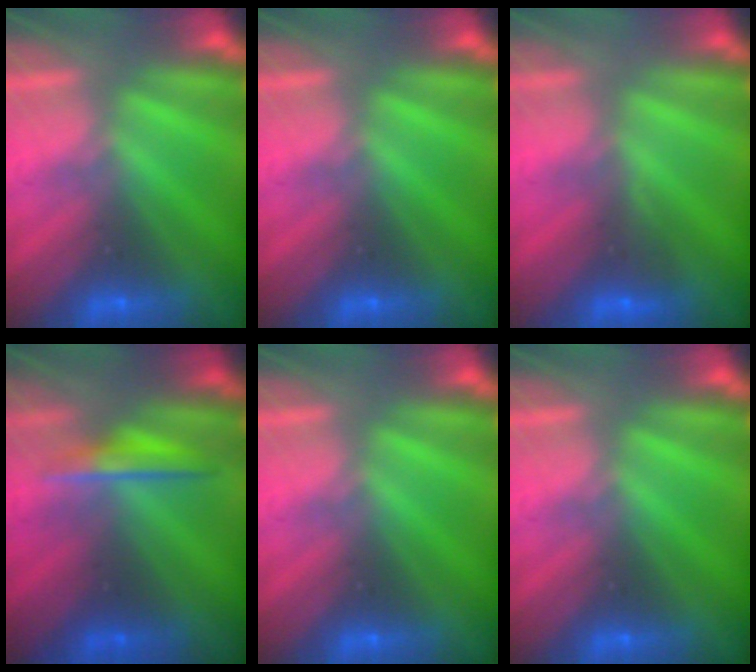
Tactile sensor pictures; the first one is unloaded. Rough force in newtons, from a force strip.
{"total": 0.0}
{"total": 2.9}
{"total": 1.7}
{"total": 0.0}
{"total": 0.0}